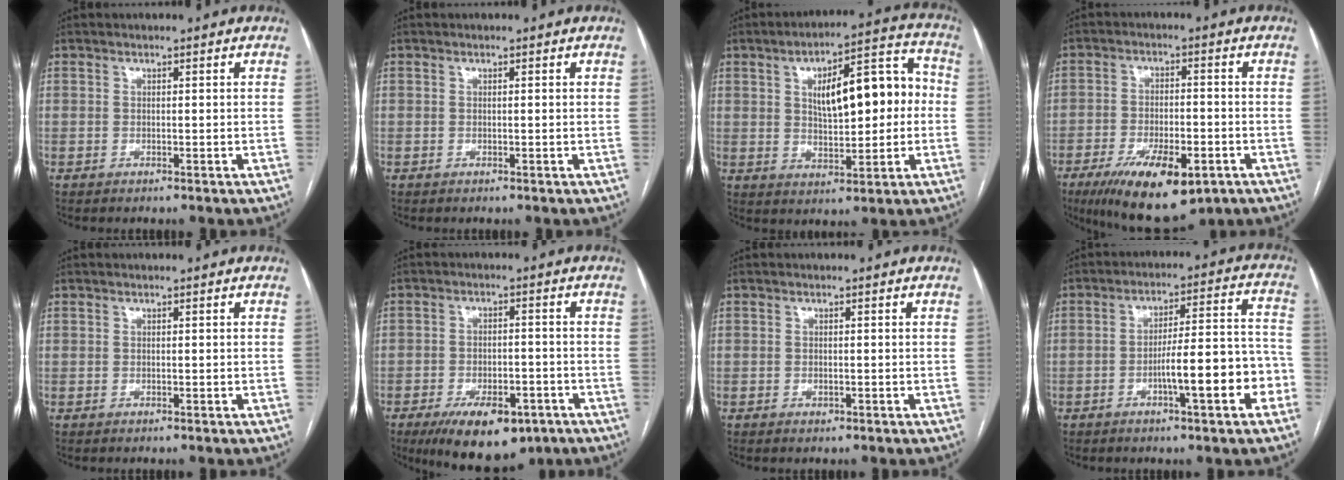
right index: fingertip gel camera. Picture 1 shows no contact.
{"total": 0.0}
{"total": 13.9, "force": [1.5, 5.0, 12.9], "torque": [-0.186, 0.040, 0.029]}
{"total": 13.4, "force": [-7.4, 4.6, 10.1], "torque": [-0.170, -0.015, -0.112]}
{"total": 0.0}
{"total": 12.2, "force": [-7.8, 5.6, 7.6], "torque": [-0.112, -0.002, -0.112]}
{"total": 0.6, "force": [-0.3, 0.4, 0.4], "torque": [-0.005, 0.000, -0.003]}
{"total": 11.6, "force": [-4.2, 1.7, 10.7], "torque": [-0.153, 0.027, -0.058]}